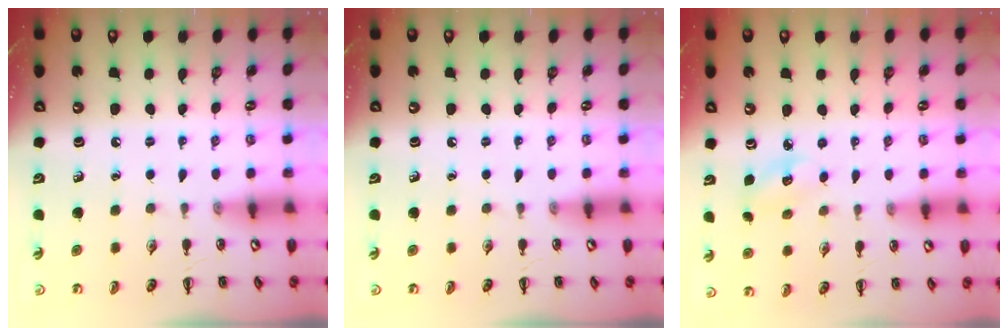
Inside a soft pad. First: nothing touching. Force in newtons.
{"total": 0.0}
{"total": 4.1, "press": 4.0, "slide": 0.9}